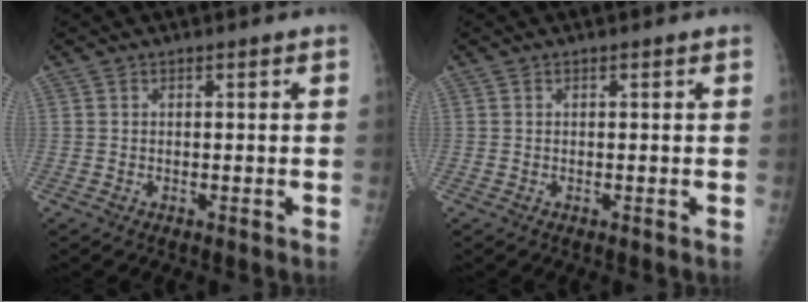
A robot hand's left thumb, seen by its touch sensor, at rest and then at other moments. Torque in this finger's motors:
{"motor_torque": [0.01, 0.01, -0.01, -0.04, 0.00]}